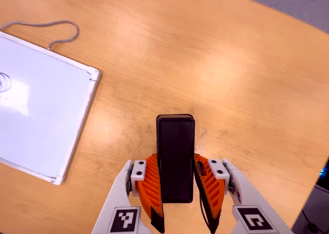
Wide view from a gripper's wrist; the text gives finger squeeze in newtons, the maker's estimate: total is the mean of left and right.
{"total": 4.0, "left": 2.6, "right": 5.3}